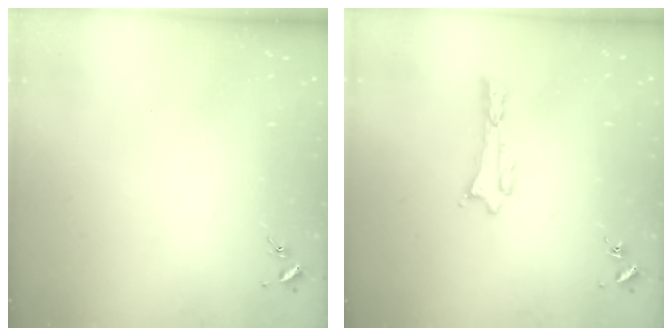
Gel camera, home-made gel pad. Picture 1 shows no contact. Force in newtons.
{"total": 0.7, "press": 0.7, "slide": 0.1}